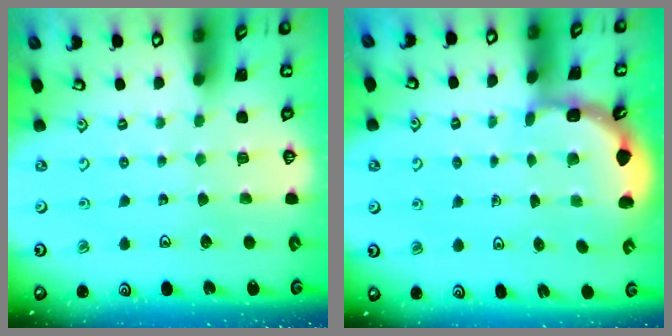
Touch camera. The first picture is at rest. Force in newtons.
{"total": 1.9, "press": 1.9, "slide": 0.6}